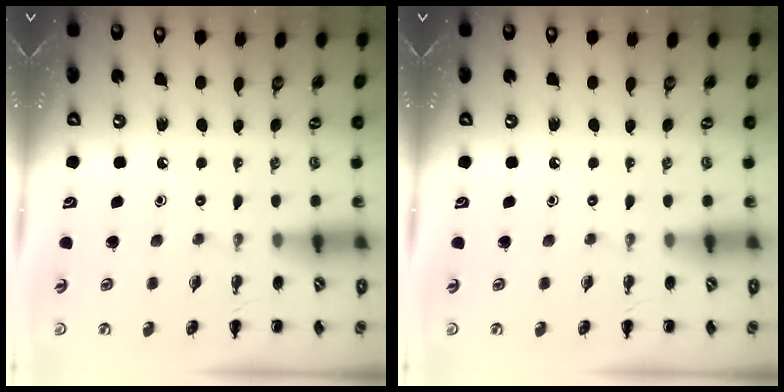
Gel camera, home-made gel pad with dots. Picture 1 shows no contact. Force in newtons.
{"total": 0.0}